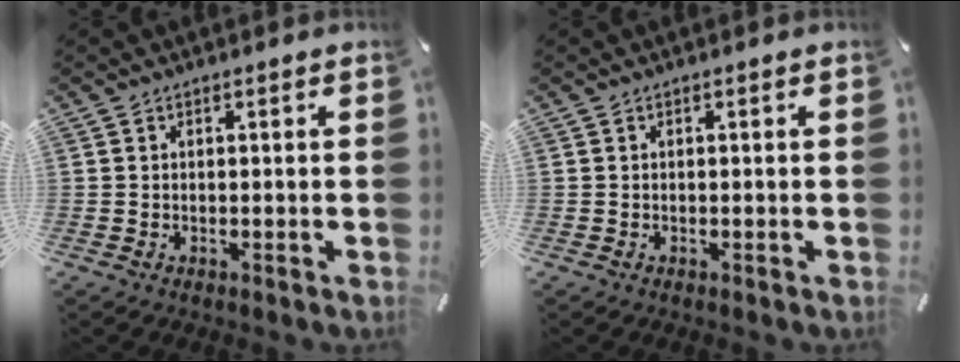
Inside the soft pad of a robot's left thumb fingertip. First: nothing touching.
{"total": 0.0}